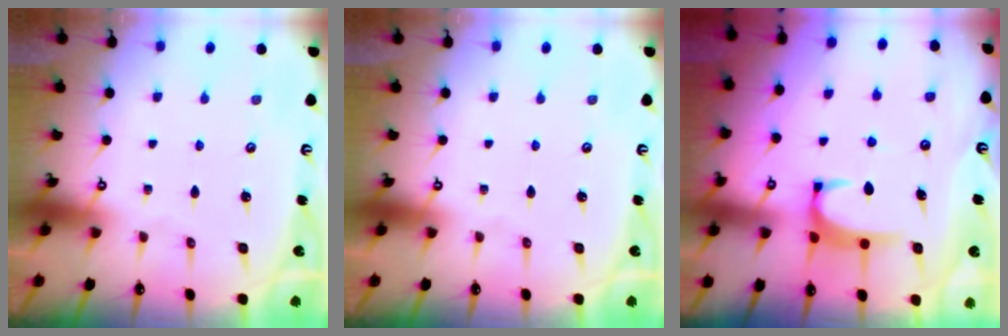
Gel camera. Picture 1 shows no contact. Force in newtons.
{"total": 0.0}
{"total": 1.9, "press": 1.8, "slide": 0.6}